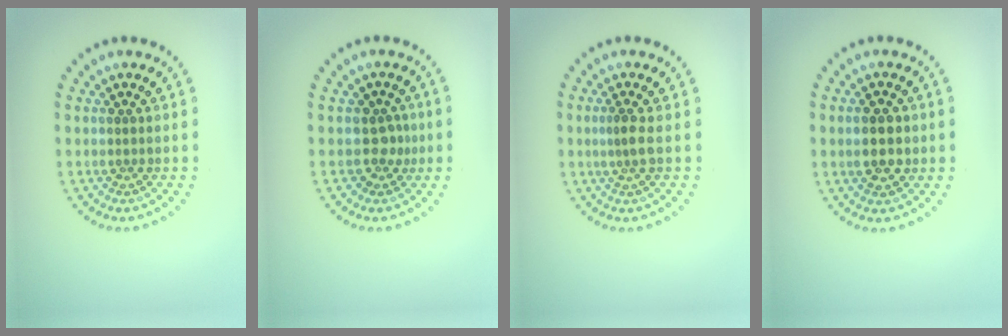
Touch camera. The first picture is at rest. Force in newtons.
{"total": 1.8, "press": 1.4, "slide": 1.2}
{"total": 1.7, "press": 1.3, "slide": 1.0}
{"total": 3.7, "press": 3.7, "slide": 0.1}